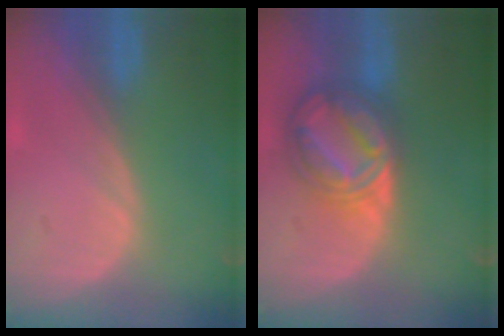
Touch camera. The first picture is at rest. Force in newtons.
{"total": 9.2, "press": 9.1, "slide": 0.6}